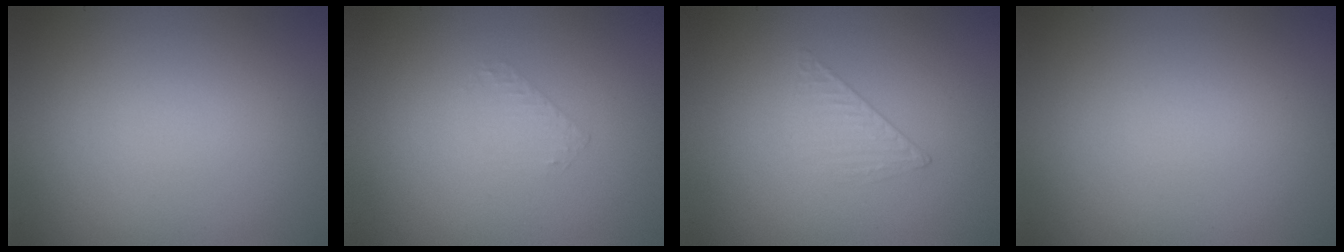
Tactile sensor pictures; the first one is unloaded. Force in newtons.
{"total": 0.6, "press": 0.4, "slide": 0.5}
{"total": 1.4, "press": 0.3, "slide": 1.4}
{"total": 0.0}